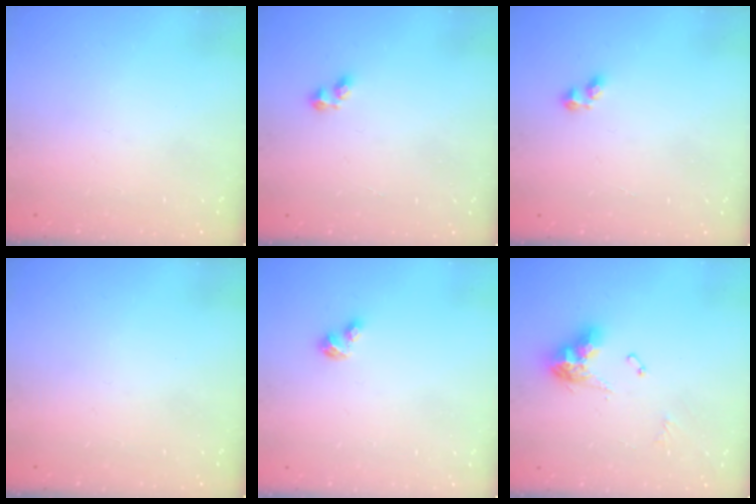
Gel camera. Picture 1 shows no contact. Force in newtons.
{"total": 2.5, "press": 2.3, "slide": 0.9}
{"total": 2.5, "press": 2.3, "slide": 0.9}
{"total": 0.0}
{"total": 3.1, "press": 3.0, "slide": 0.5}
{"total": 11.0, "press": 10.9, "slide": 1.3}